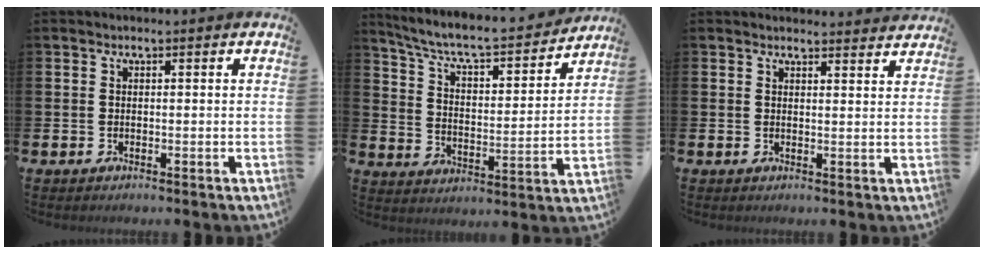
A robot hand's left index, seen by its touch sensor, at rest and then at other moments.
{"total": 7.4, "force": [6.6, 1.3, 2.9], "torque": [-0.085, -0.051, 0.108]}
{"total": 2.3, "force": [2.3, 0.2, -0.2], "torque": [0.010, -0.019, 0.039]}